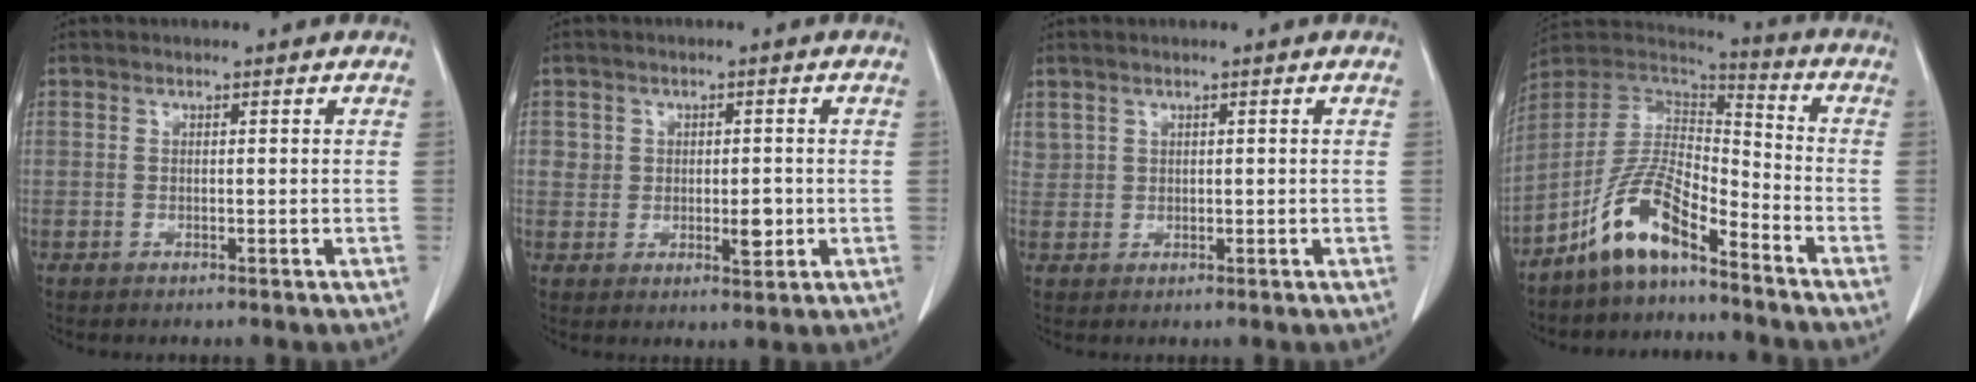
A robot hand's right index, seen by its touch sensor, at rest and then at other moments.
{"total": 4.1, "force": [0.0, 2.8, 2.9], "torque": [-0.030, 0.000, 0.008]}
{"total": 1.4, "force": [0.9, 1.1, 0.2], "torque": [0.003, 0.007, 0.018]}
{"total": 11.1, "force": [-7.6, 3.1, 7.4], "torque": [-0.161, 0.018, -0.147]}